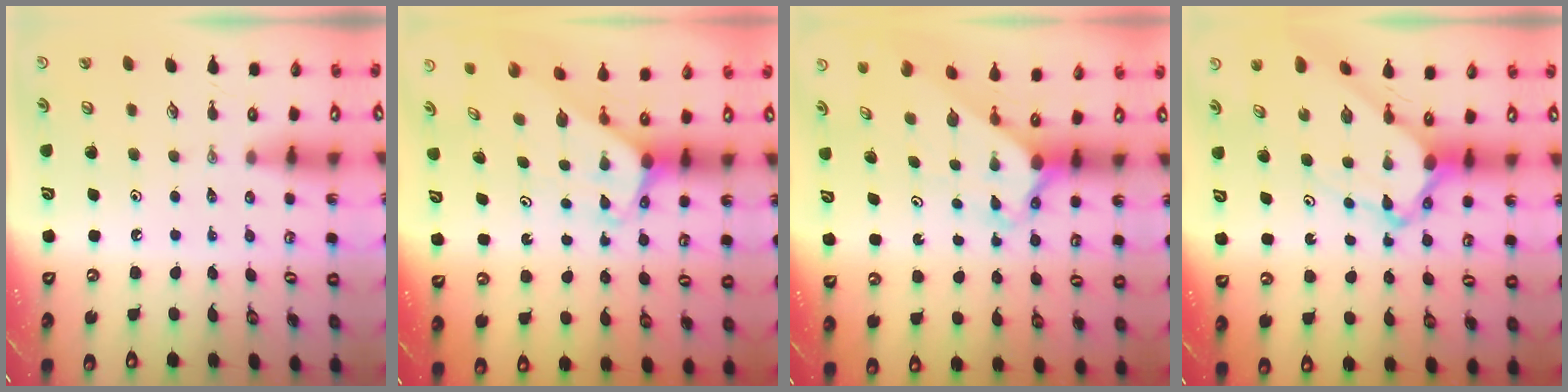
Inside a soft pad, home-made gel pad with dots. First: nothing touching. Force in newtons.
{"total": 2.1, "press": 2.1, "slide": 0.1}
{"total": 2.8, "press": 2.8, "slide": 0.2}
{"total": 6.6, "press": 6.6, "slide": 0.6}